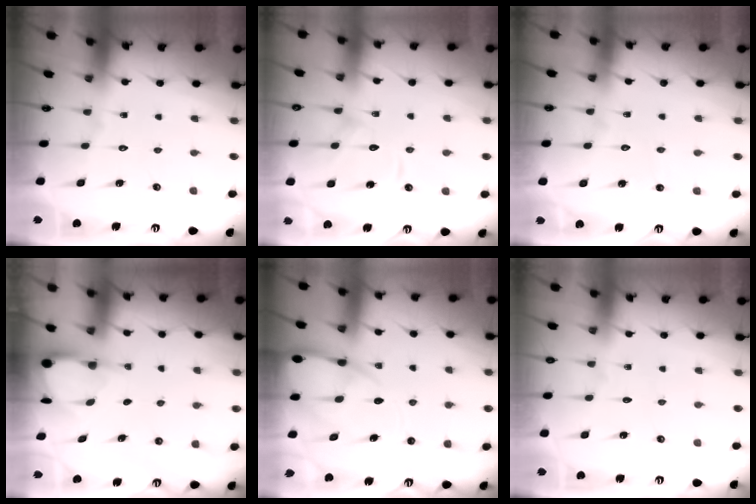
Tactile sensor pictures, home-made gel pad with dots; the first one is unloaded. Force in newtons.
{"total": 10.7, "press": 10.7, "slide": 1.1}
{"total": 2.8, "press": 2.8, "slide": 0.3}
{"total": 3.9, "press": 3.9, "slide": 0.3}
{"total": 10.2, "press": 10.1, "slide": 1.2}
{"total": 0.0}